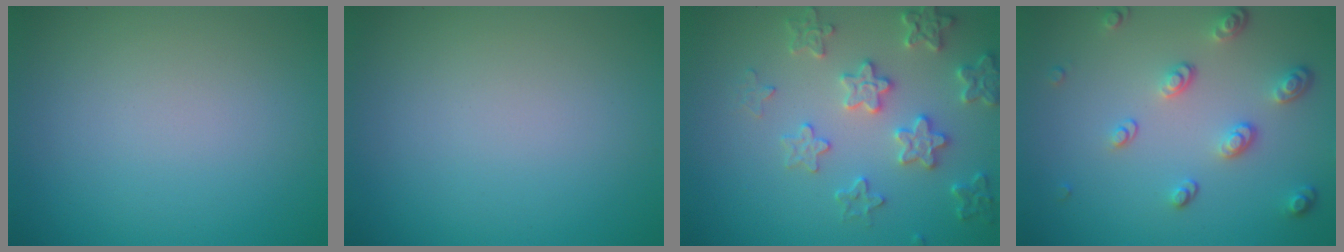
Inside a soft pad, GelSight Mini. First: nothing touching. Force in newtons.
{"total": 0.0}
{"total": 4.0, "press": 3.8, "slide": 1.2}
{"total": 3.4, "press": 2.6, "slide": 2.2}